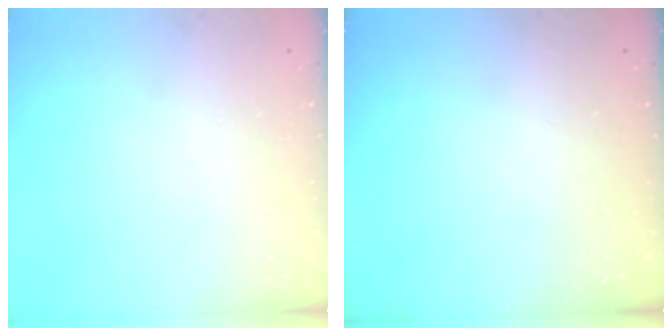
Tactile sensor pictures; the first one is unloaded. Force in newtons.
{"total": 0.0}